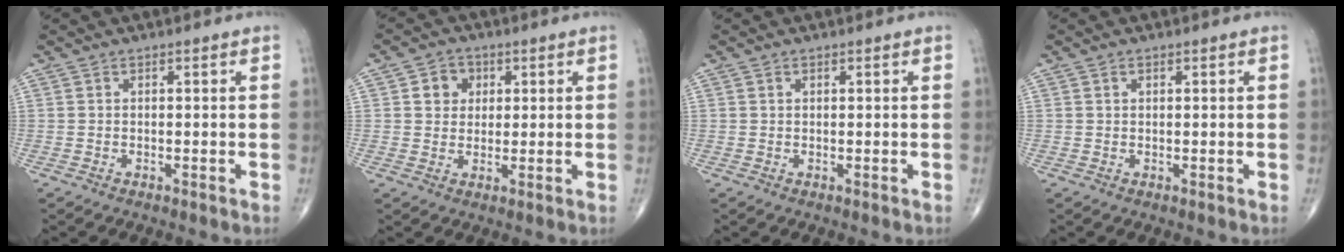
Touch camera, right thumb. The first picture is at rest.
{"total": 4.9, "force": [1.5, 4.3, 1.9], "torque": [-0.005, -0.001, 0.020]}
{"total": 0.5, "force": [0.3, 0.3, 0.3], "torque": [-0.004, -0.001, 0.005]}
{"total": 0.7, "force": [0.3, 0.5, 0.4], "torque": [-0.005, -0.001, 0.006]}